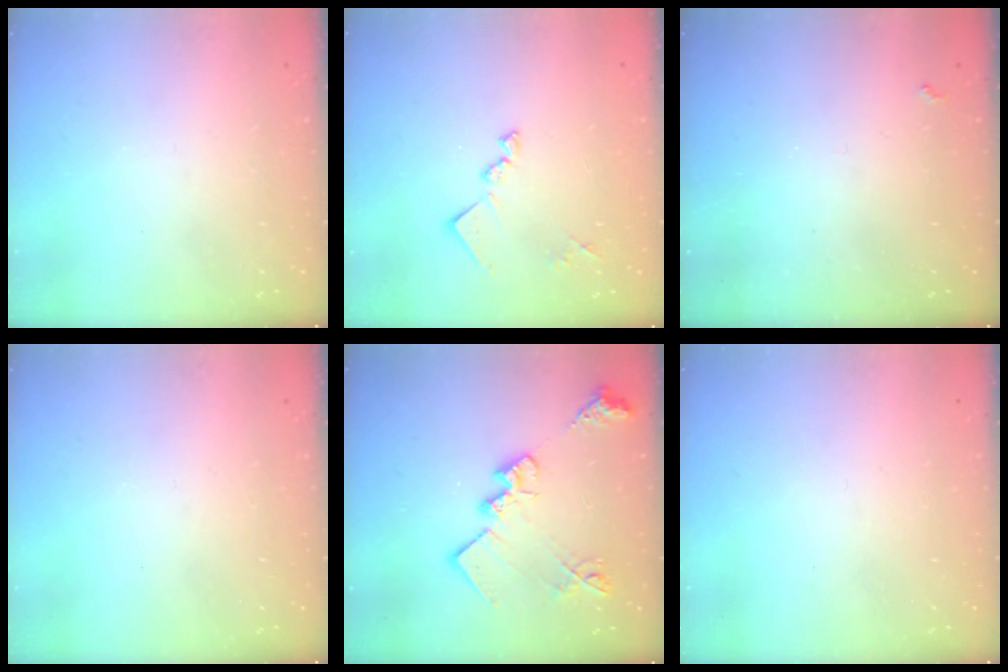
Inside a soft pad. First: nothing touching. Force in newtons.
{"total": 10.9, "press": 10.9, "slide": 0.5}
{"total": 4.6, "press": 4.5, "slide": 0.6}
{"total": 0.0}
{"total": 17.5, "press": 17.5, "slide": 1.1}
{"total": 0.0}